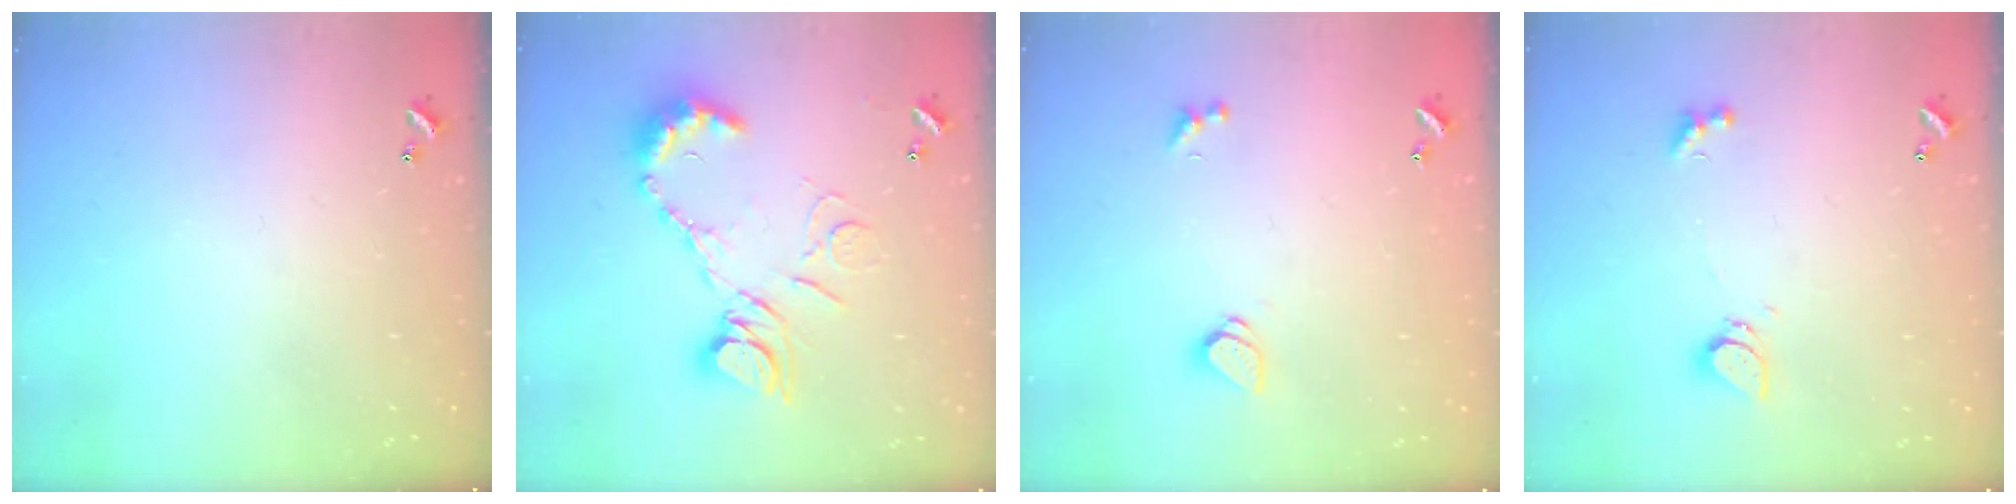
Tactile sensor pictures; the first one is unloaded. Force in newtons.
{"total": 14.6, "press": 14.4, "slide": 1.8}
{"total": 1.3, "press": 1.2, "slide": 0.4}
{"total": 1.0, "press": 0.9, "slide": 0.4}